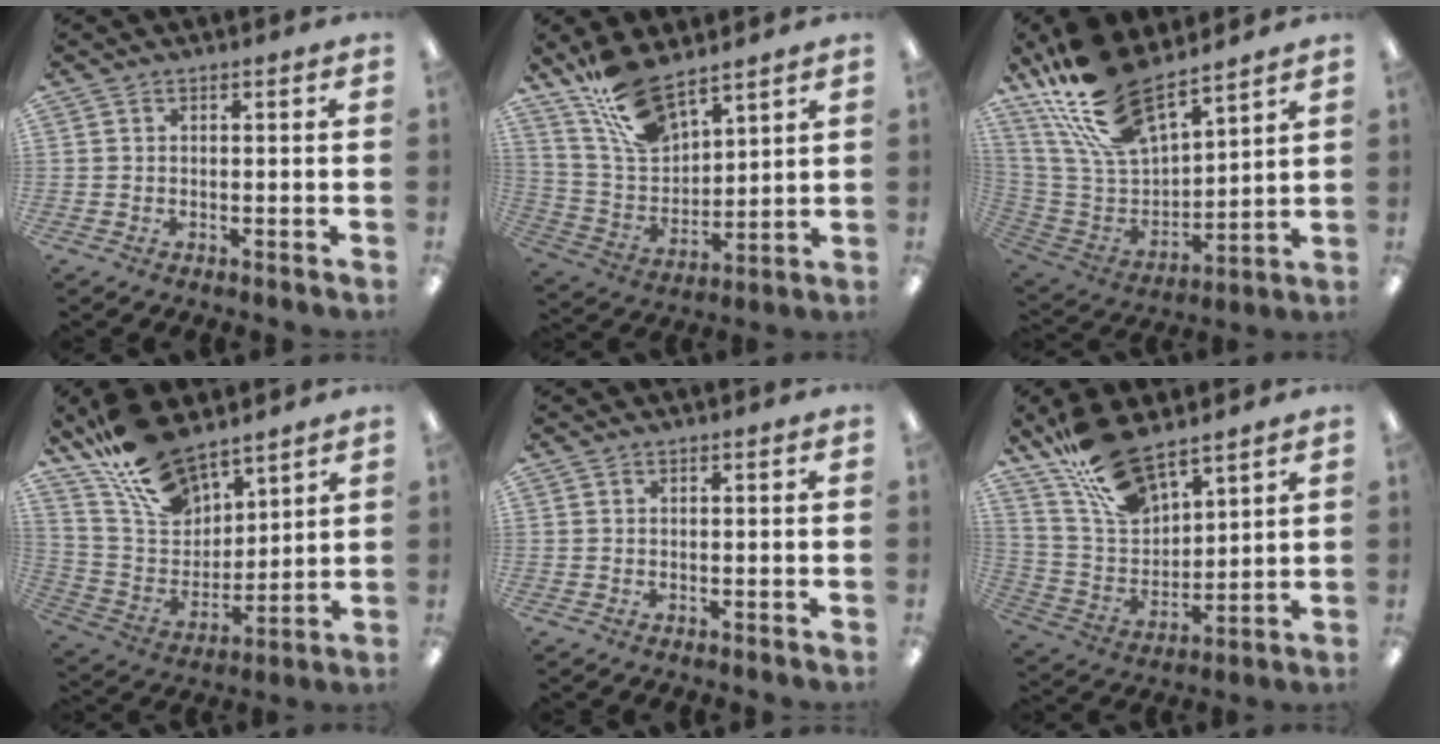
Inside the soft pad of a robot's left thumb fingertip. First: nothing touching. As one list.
[{"total": 14.6, "force": [11.1, 6.3, 7.1], "torque": [-0.150, -0.054, 0.209]}, {"total": 21.7, "force": [16.4, 8.9, 11.1], "torque": [-0.249, -0.091, 0.300]}, {"total": 17.0, "force": [13.2, 8.1, 6.9], "torque": [-0.144, -0.076, 0.248]}, {"total": 0.0}, {"total": 16.3, "force": [12.6, 7.1, 7.7], "torque": [-0.166, -0.063, 0.236]}]